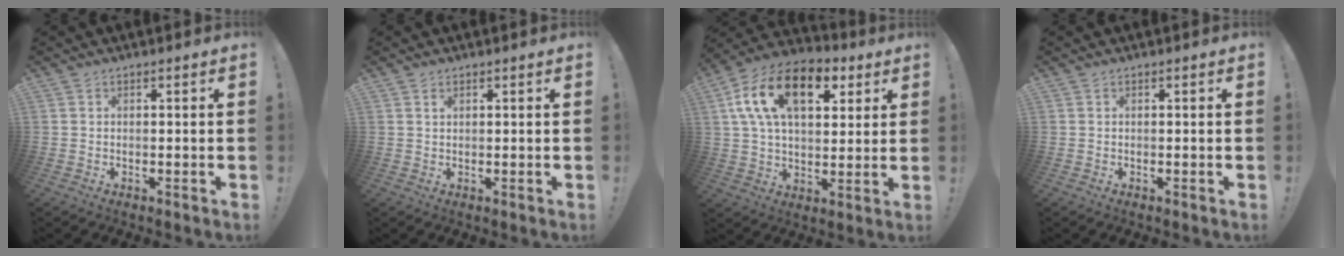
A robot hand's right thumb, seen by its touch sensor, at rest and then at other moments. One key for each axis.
{"total": 0.8, "fx": 0.6, "fy": 0.3, "fz": 0.4, "tx": 0.000, "ty": -0.003, "tz": 0.011}
{"total": 19.4, "fx": 7.5, "fy": 11.4, "fz": 13.8, "tx": -0.237, "ty": -0.014, "tz": 0.132}
{"total": 0.0}